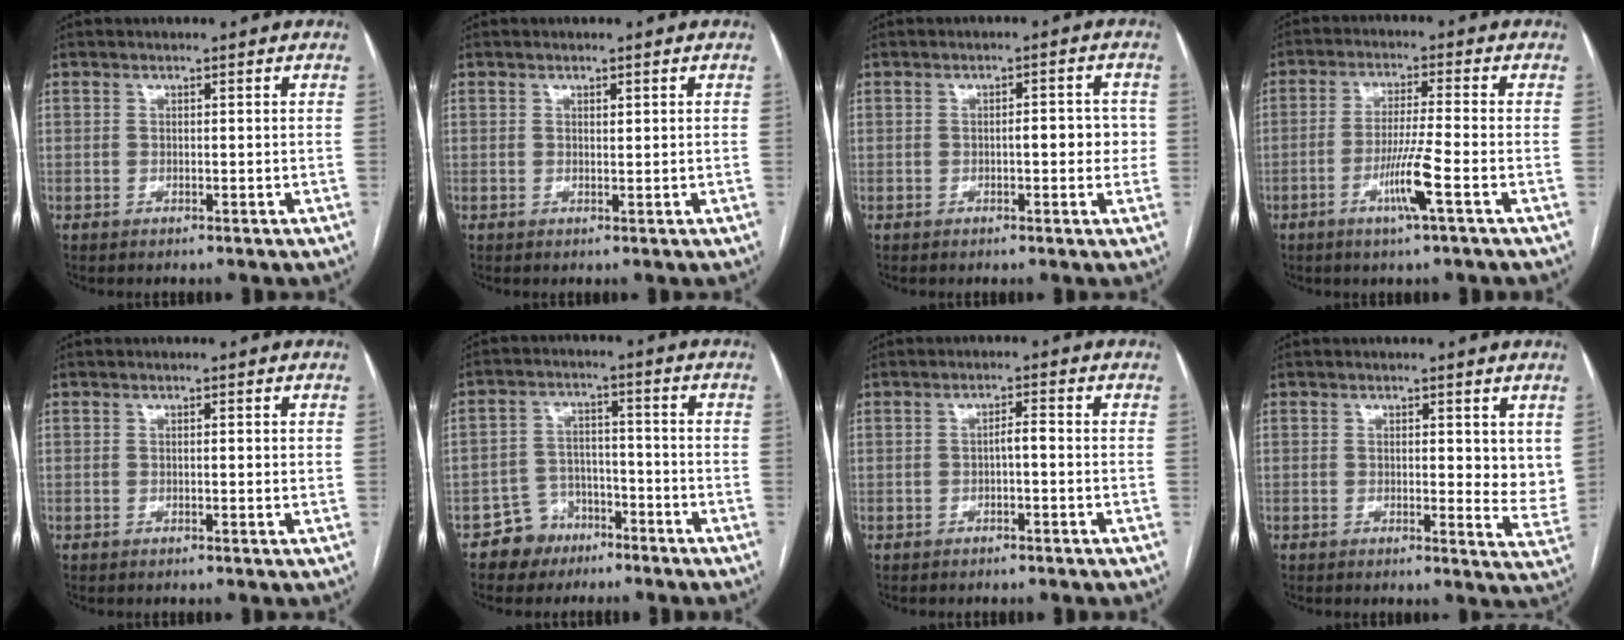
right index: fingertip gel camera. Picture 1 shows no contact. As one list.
[{"total": 0.7, "force": [0.4, 0.2, 0.5], "torque": [-0.012, -0.002, 0.007]}, {"total": 4.0, "force": [-0.3, 1.5, 3.7], "torque": [-0.041, 0.008, -0.005]}, {"total": 6.9, "force": [-2.8, -0.7, 6.2], "torque": [-0.120, -0.011, -0.055]}, {"total": 1.0, "force": [0.2, 0.2, 1.0], "torque": [-0.017, 0.001, 0.002]}, {"total": 6.2, "force": [-4.1, 4.6, 0.5], "torque": [0.000, 0.015, -0.066]}, {"total": 1.8, "force": [-0.5, 0.4, 1.7], "torque": [-0.026, 0.005, -0.008]}, {"total": 5.3, "force": [1.8, 2.3, 4.4], "torque": [-0.047, -0.016, 0.019]}]